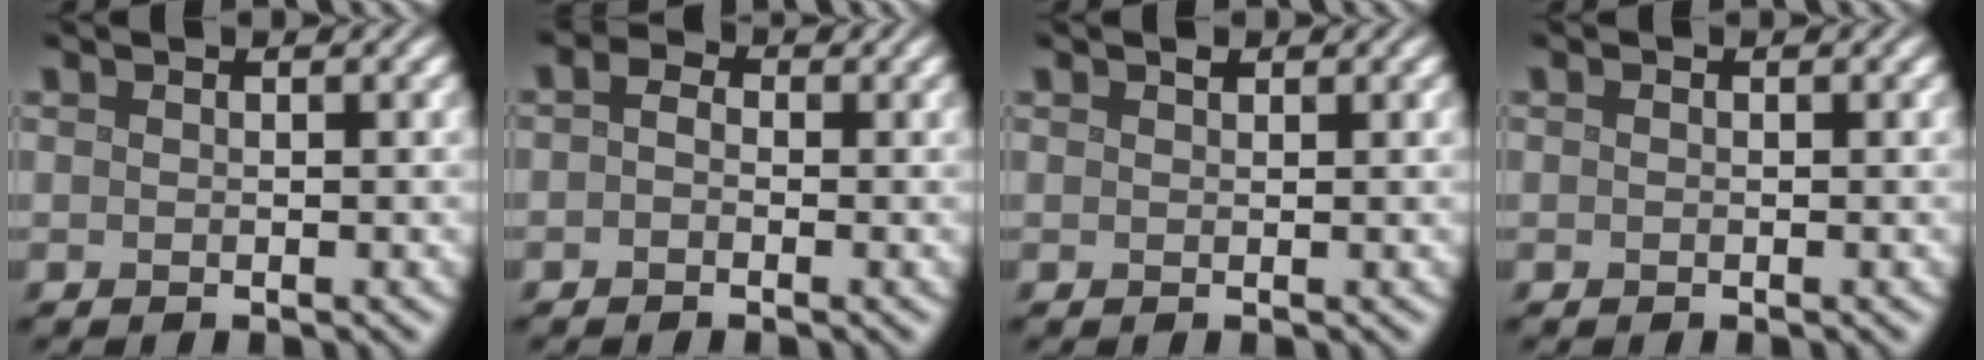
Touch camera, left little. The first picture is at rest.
{"total": 1.5, "force": [-0.3, 1.1, 1.0], "torque": [-0.019, 0.004, -0.012]}
{"total": 0.5, "force": [0.4, 0.3, 0.2], "torque": [-0.004, -0.001, 0.007]}
{"total": 0.0}